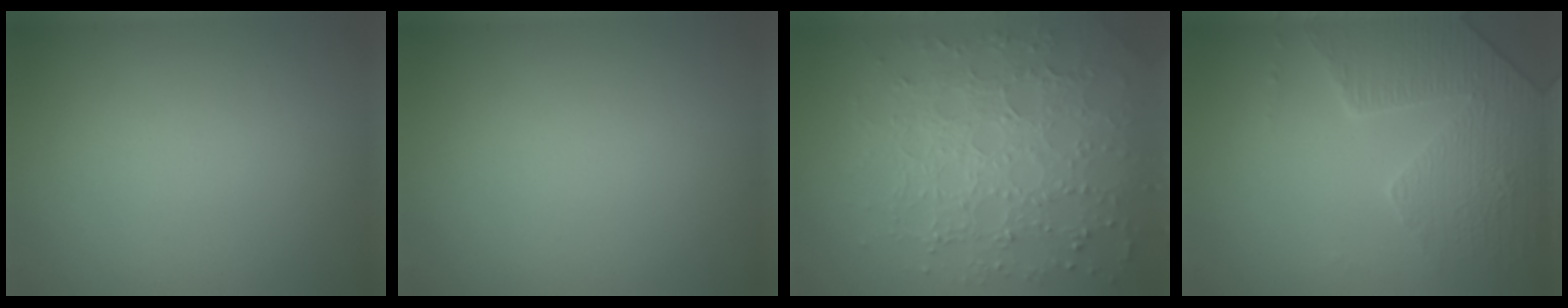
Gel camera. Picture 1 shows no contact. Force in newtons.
{"total": 0.0}
{"total": 7.9, "press": 5.7, "slide": 5.4}
{"total": 4.0, "press": 3.9, "slide": 1.2}